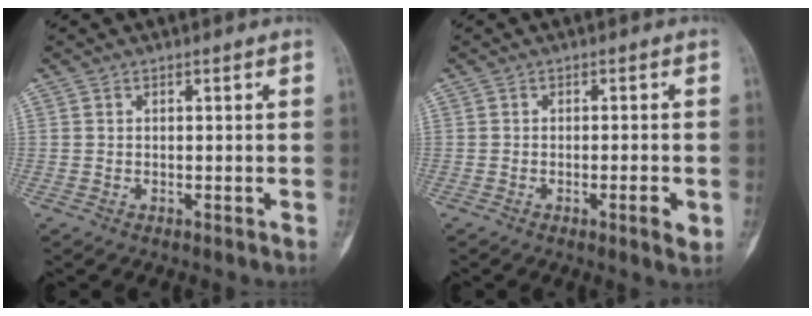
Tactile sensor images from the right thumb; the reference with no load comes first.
{"total": 3.3, "force": [-1.0, 0.7, 3.1], "torque": [-0.048, -0.003, -0.015]}